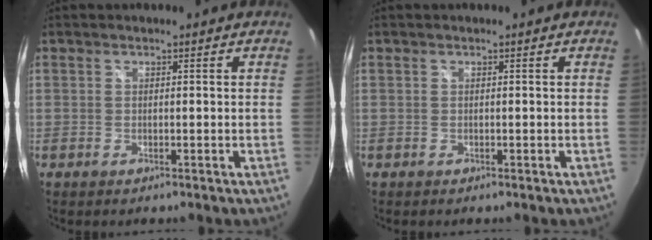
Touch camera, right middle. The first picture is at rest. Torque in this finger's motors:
{"motor_torque": [0.16, -0.21, 0.01, 0.01]}